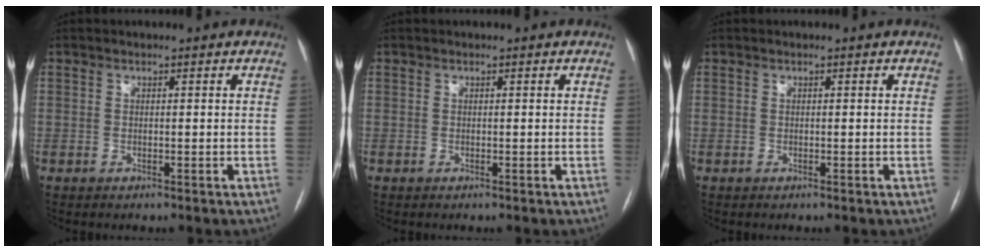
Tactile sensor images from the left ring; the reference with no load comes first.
{"total": 0.0}
{"total": 0.0}